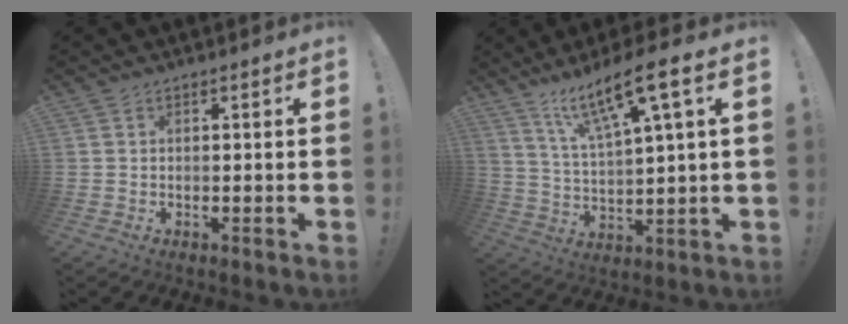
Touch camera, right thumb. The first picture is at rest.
{"total": 14.0, "force": [8.4, 2.5, 11.0], "torque": [-0.193, -0.041, 0.132]}